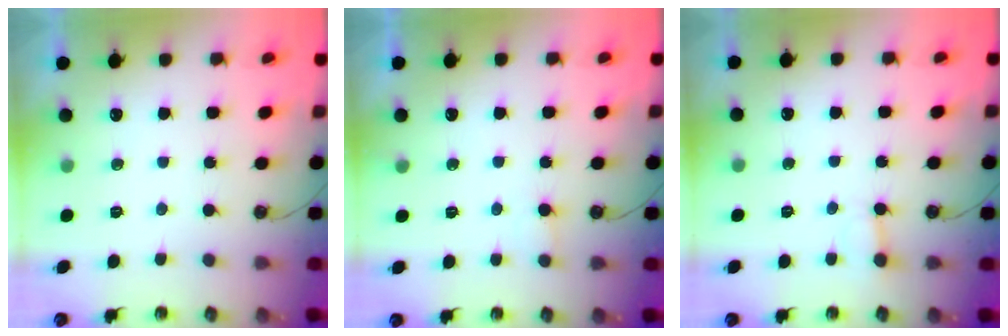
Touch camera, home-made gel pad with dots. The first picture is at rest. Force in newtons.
{"total": 5.2, "press": 5.2, "slide": 0.4}
{"total": 2.1, "press": 2.1, "slide": 0.1}